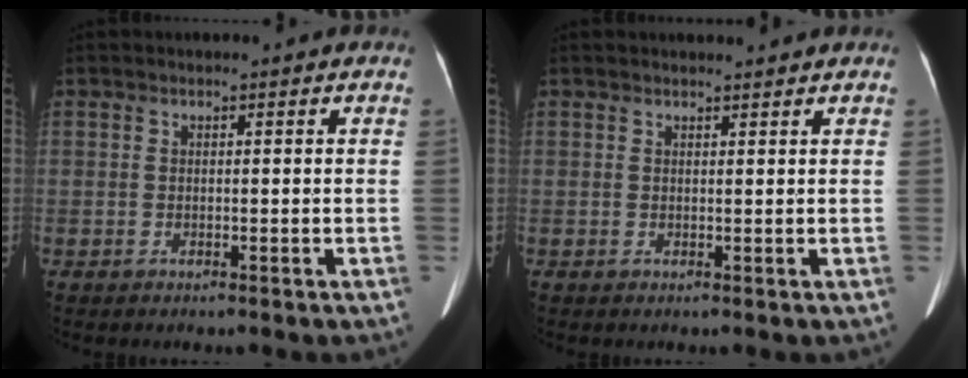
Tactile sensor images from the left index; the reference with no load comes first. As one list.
[{"total": 3.9, "force": [3.8, 0.2, 1.1], "torque": [-0.010, 0.001, 0.042]}]